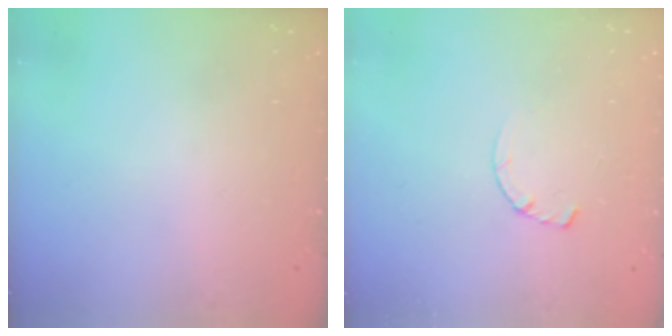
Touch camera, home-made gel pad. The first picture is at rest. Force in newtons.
{"total": 3.3, "press": 3.3, "slide": 0.3}